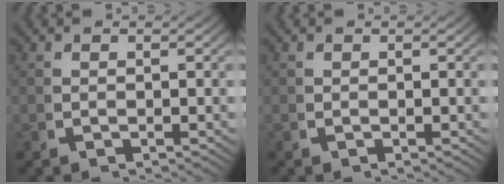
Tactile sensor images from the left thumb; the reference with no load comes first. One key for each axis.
{"total": 0.0}